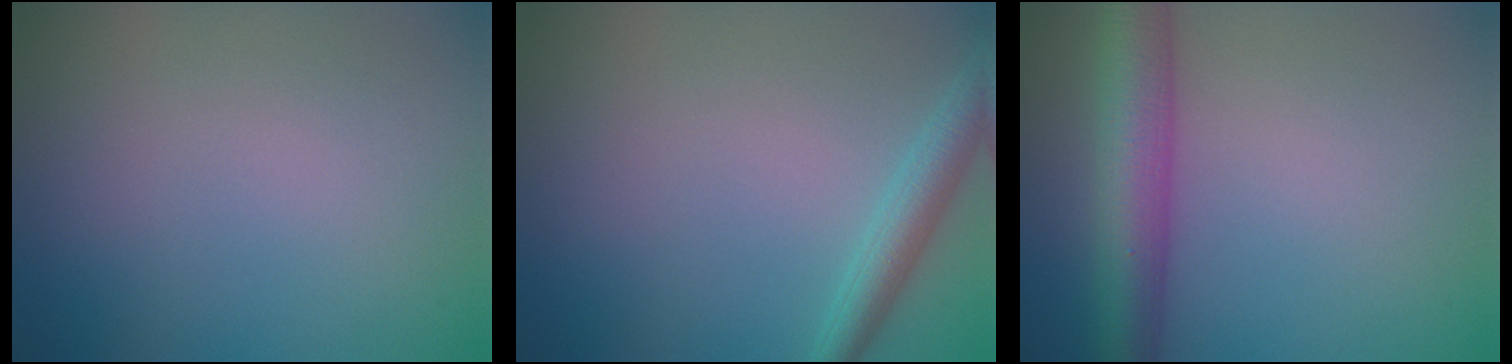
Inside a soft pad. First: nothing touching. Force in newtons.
{"total": 2.7, "press": 2.7, "slide": 0.1}
{"total": 6.0, "press": 6.0, "slide": 0.2}